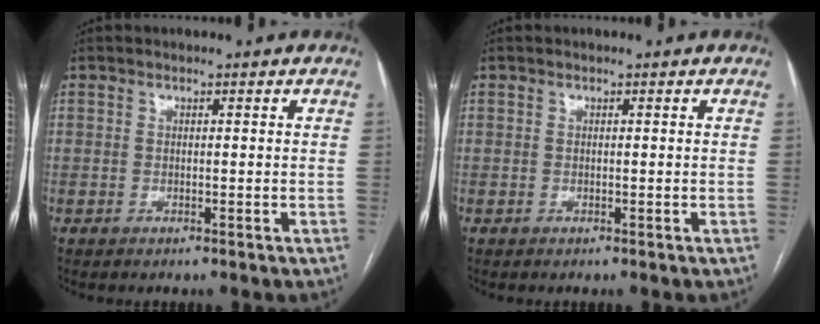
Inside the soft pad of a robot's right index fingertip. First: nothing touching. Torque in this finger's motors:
{"motor_torque": [0.00, 0.00, 0.00, 0.00]}